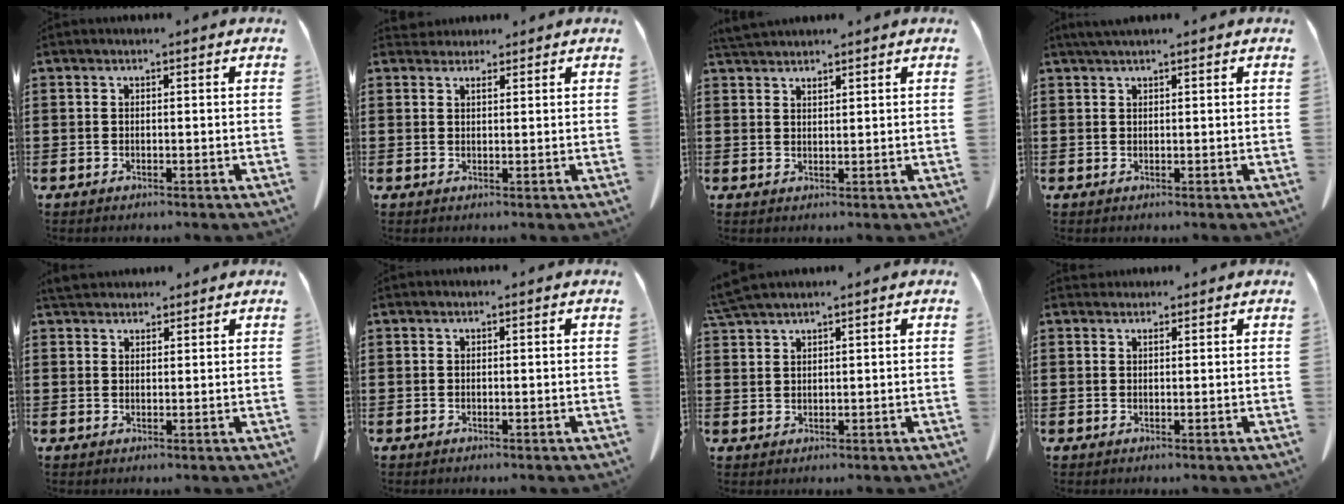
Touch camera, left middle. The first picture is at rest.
{"total": 1.5, "force": [1.3, 0.7, 0.3], "torque": [0.000, 0.000, 0.024]}
{"total": 2.2, "force": [2.1, 0.2, 0.3], "torque": [-0.012, -0.001, 0.041]}
{"total": 1.5, "force": [1.2, 0.1, 0.9], "torque": [-0.020, 0.001, 0.022]}
{"total": 2.8, "force": [2.5, 1.0, 0.7], "torque": [-0.021, 0.002, 0.049]}
{"total": 0.0}
{"total": 2.8, "force": [2.6, 0.0, 1.0], "torque": [-0.027, 0.000, 0.050]}
{"total": 0.8, "force": [0.7, 0.3, 0.1], "torque": [-0.004, 0.000, 0.014]}